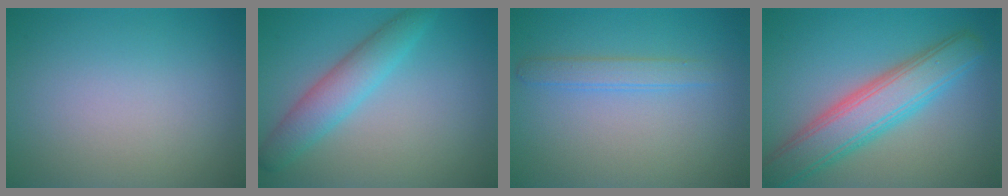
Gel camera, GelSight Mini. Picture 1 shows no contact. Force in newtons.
{"total": 3.8, "press": 3.8, "slide": 0.0}
{"total": 1.8, "press": 1.8, "slide": 0.1}
{"total": 6.5, "press": 6.5, "slide": 0.3}